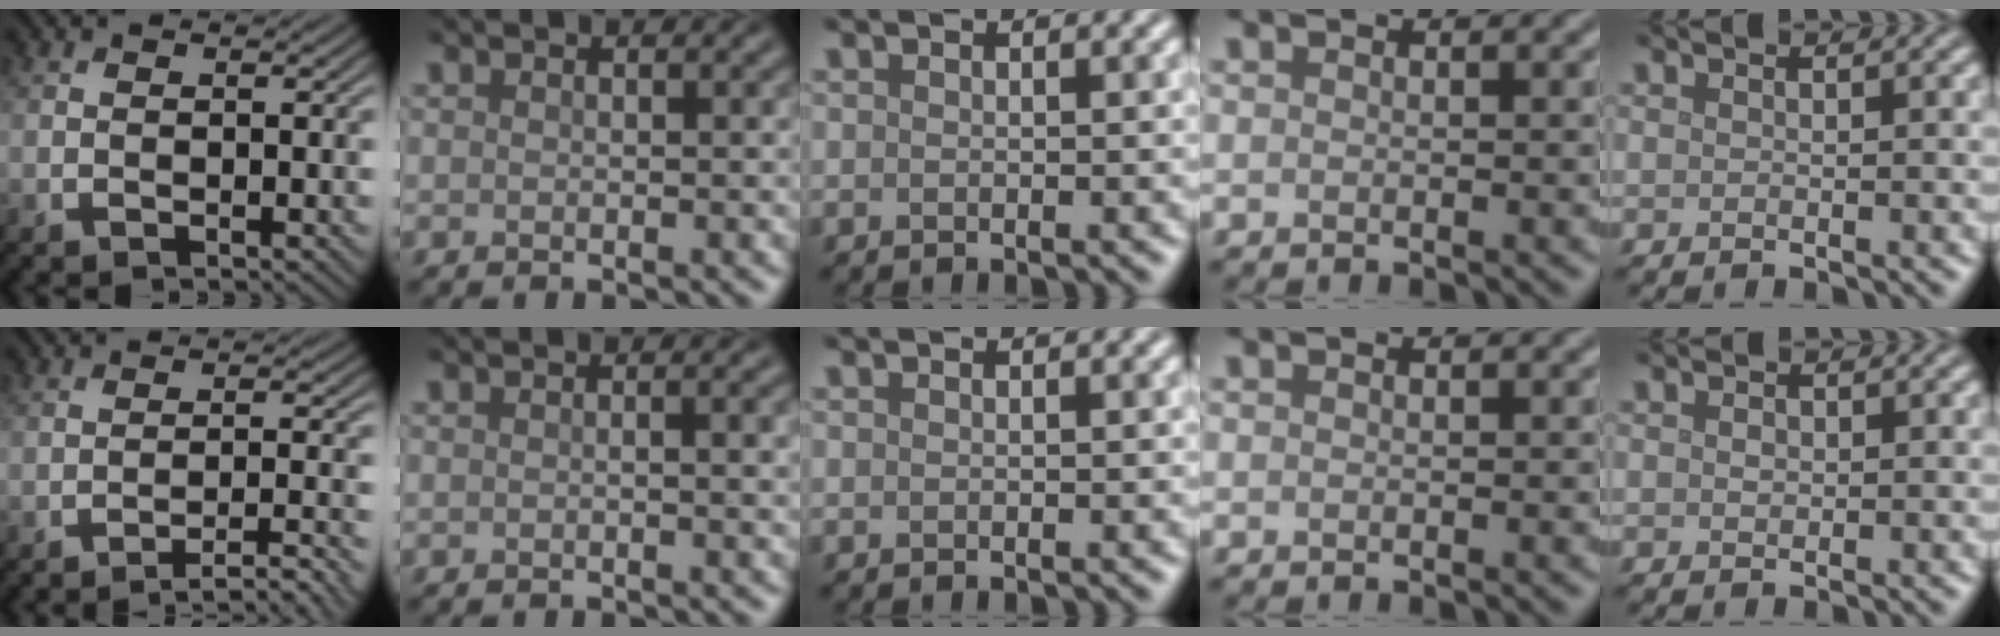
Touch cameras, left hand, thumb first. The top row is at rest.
{"thumb": {"total": 4.4, "force": [-3.4, 0.3, 2.8], "torque": [-0.041, 0.016, -0.064]}, "index": {"total": 1.8, "force": [0.1, 0.4, 1.8], "torque": [-0.025, 0.001, 0.000]}, "little": {"total": 0.7, "force": [0.1, 0.6, 0.4], "torque": [-0.007, -0.001, 0.001]}}